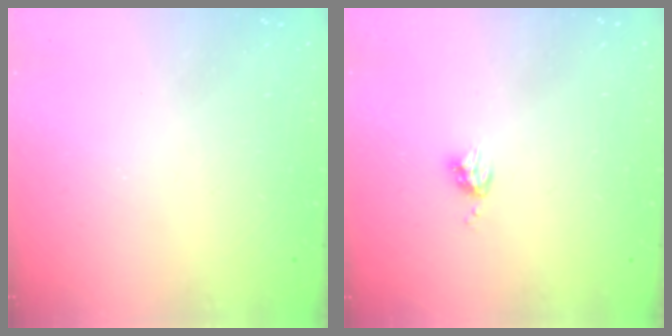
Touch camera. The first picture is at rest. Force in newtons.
{"total": 4.2, "press": 4.1, "slide": 0.6}